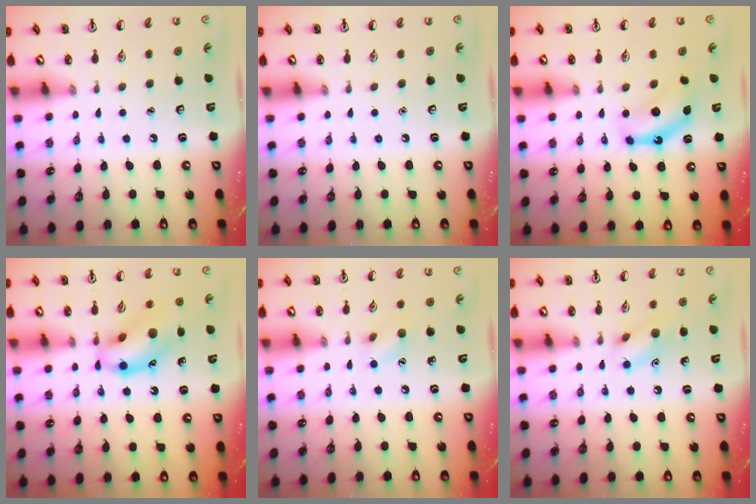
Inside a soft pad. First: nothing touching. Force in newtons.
{"total": 0.0}
{"total": 6.8, "press": 6.7, "slide": 1.1}
{"total": 14.2, "press": 14.1, "slide": 1.7}
{"total": 6.6, "press": 6.4, "slide": 1.9}
{"total": 9.2, "press": 9.2, "slide": 1.2}